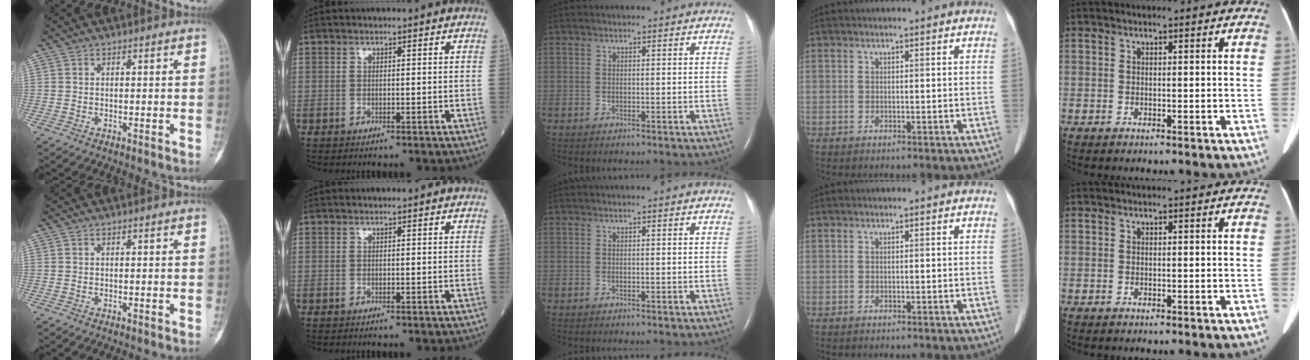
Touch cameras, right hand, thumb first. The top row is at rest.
{}